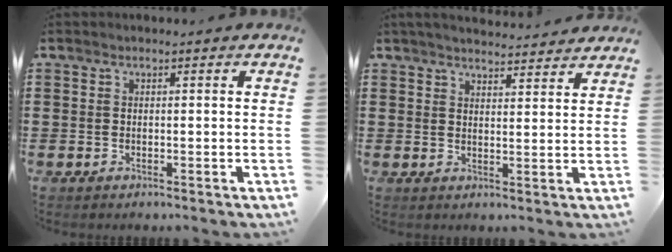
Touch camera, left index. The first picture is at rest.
{"total": 3.2, "force": [3.2, -0.1, 0.5], "torque": [-0.019, -0.016, 0.056]}